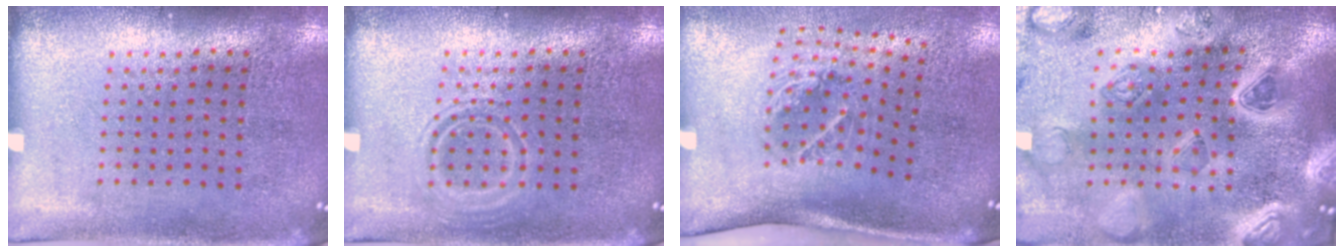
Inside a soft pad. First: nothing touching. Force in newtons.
{"total": 1.7, "press": 1.7, "slide": 0.2}
{"total": 2.0, "press": 1.3, "slide": 1.6}
{"total": 4.8, "press": 4.1, "slide": 2.4}